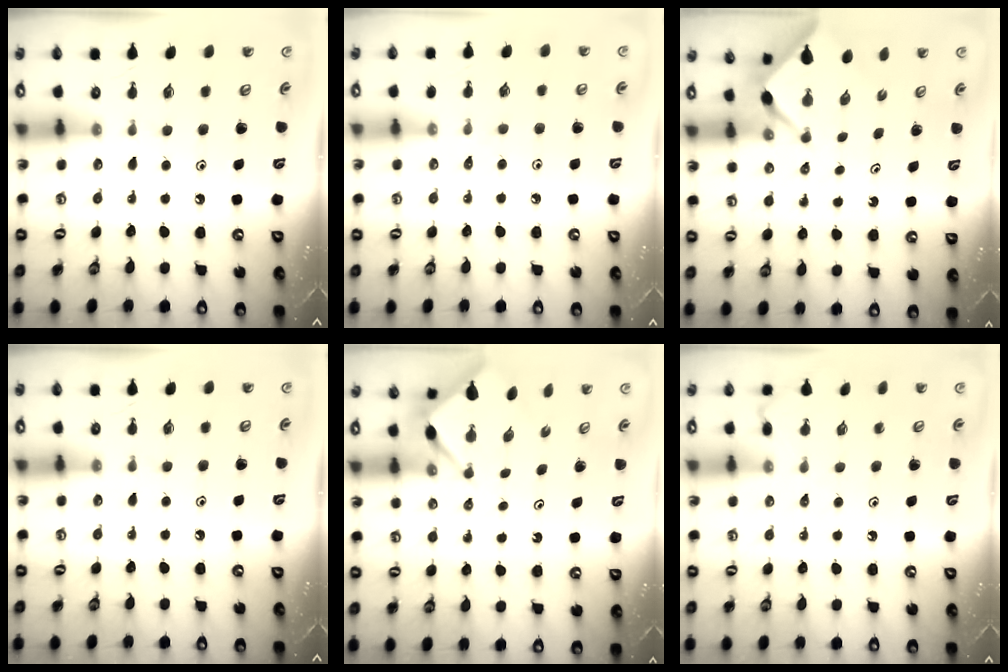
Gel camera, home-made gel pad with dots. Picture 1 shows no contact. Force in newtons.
{"total": 4.1, "press": 4.1, "slide": 0.7}
{"total": 2.2, "press": 2.2, "slide": 0.3}
{"total": 0.0}
{"total": 2.9, "press": 2.9, "slide": 0.3}
{"total": 5.4, "press": 5.3, "slide": 0.9}